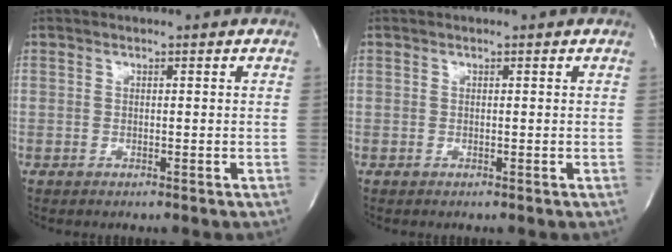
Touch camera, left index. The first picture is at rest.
{"total": 0.0}